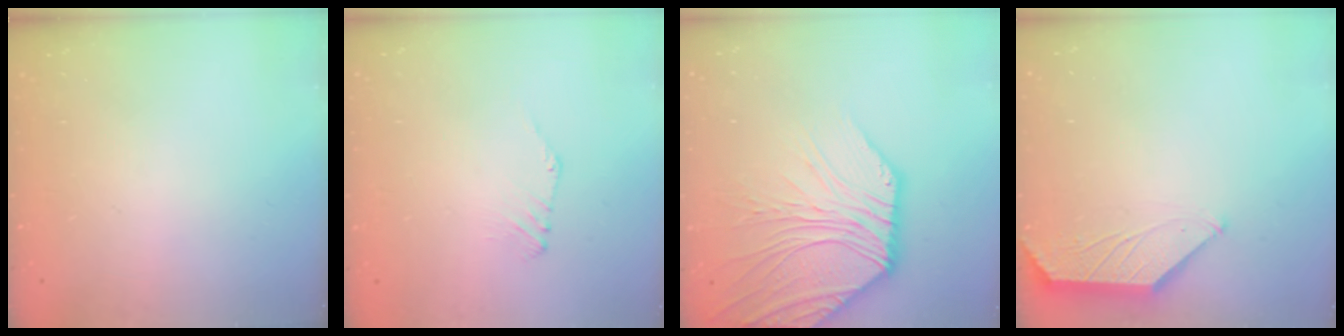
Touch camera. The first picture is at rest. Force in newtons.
{"total": 0.6, "press": 0.5, "slide": 0.3}
{"total": 10.8, "press": 10.6, "slide": 1.7}
{"total": 1.1, "press": 1.0, "slide": 0.4}